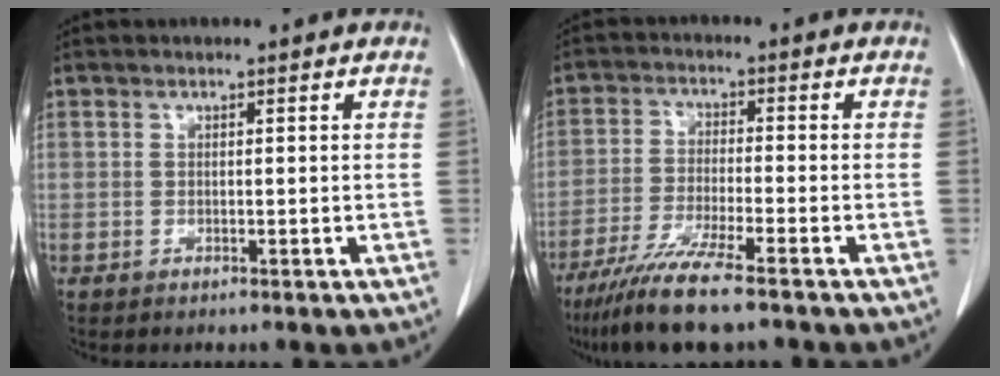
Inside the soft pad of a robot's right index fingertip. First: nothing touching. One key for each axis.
{"total": 9.6, "fx": -7.3, "fy": -0.1, "fz": 6.2, "tx": -0.112, "ty": -0.029, "tz": -0.128}